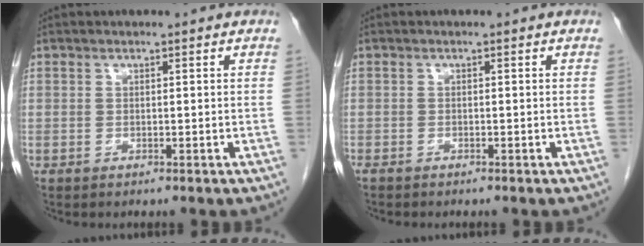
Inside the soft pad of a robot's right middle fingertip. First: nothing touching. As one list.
[{"total": 0.9, "force": [-0.8, 0.1, 0.4], "torque": [-0.010, -0.002, -0.012]}]